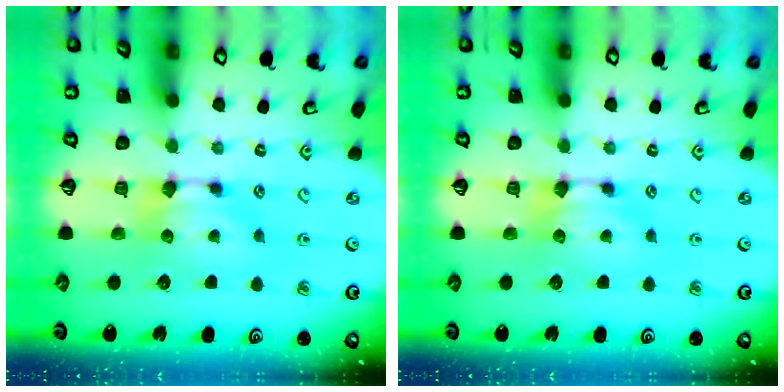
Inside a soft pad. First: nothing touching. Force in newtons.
{"total": 0.0}